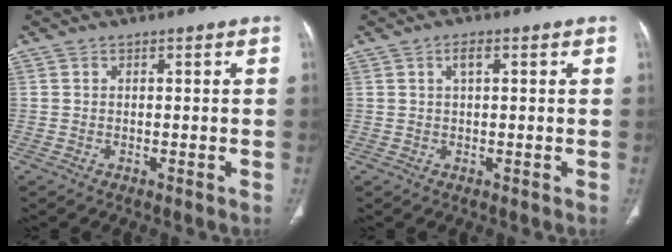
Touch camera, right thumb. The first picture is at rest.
{"total": 2.1, "force": [0.8, 0.8, 1.8], "torque": [-0.034, 0.003, 0.014]}